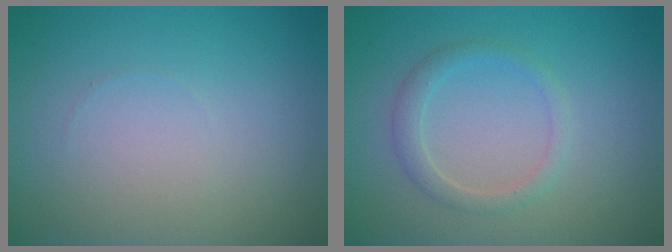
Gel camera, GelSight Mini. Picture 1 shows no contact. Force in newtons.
{"total": 1.8, "press": 1.8, "slide": 0.1}